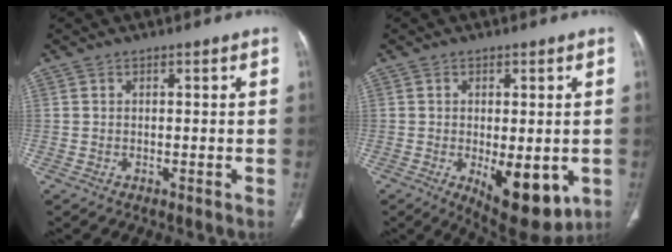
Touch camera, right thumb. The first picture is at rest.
{"total": 12.4, "force": [-3.5, 5.5, 10.5], "torque": [-0.131, -0.017, -0.036]}